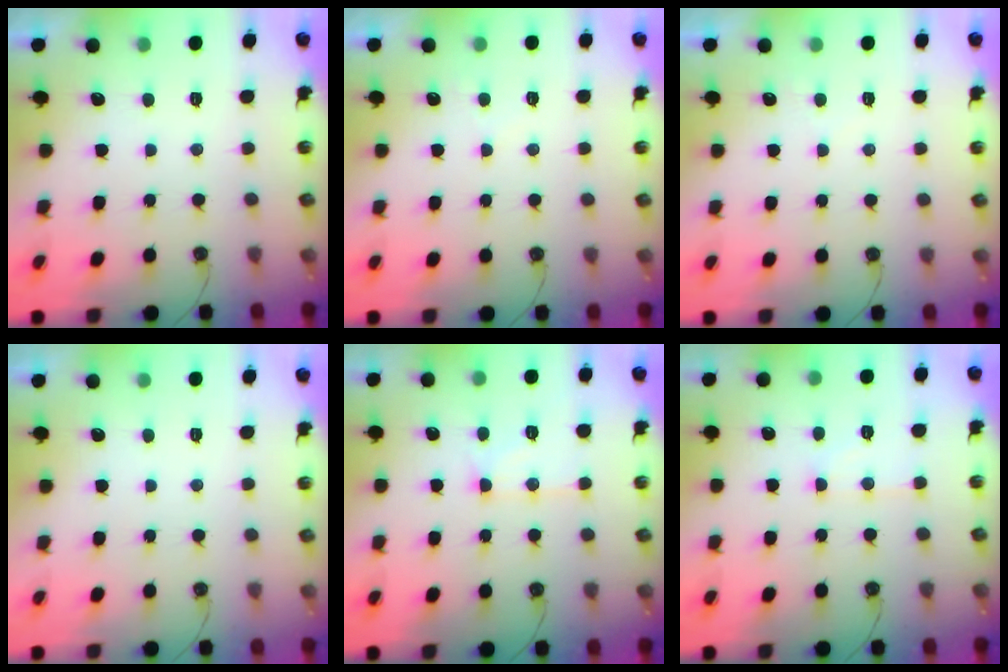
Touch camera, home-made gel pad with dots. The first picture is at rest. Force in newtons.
{"total": 4.0, "press": 4.0, "slide": 0.5}
{"total": 3.6, "press": 3.6, "slide": 0.4}
{"total": 0.0}
{"total": 11.7, "press": 11.7, "slide": 1.0}
{"total": 7.5, "press": 7.5, "slide": 0.6}